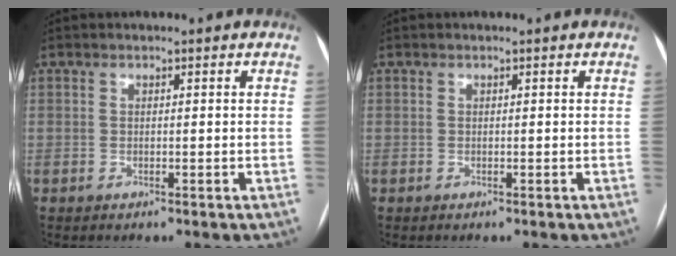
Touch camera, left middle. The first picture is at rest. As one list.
[{"total": 0.0}]